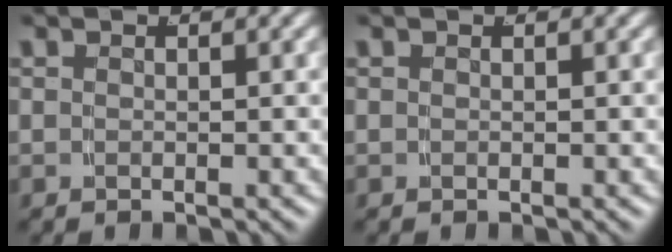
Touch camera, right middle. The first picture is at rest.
{"total": 0.0}